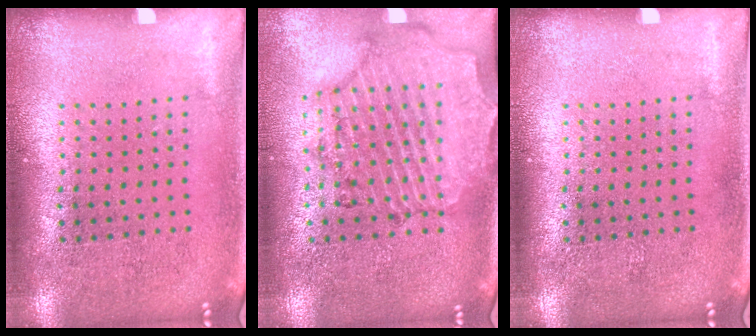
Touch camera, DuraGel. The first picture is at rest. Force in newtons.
{"total": 1.5, "press": 1.5, "slide": 0.3}
{"total": 0.0}